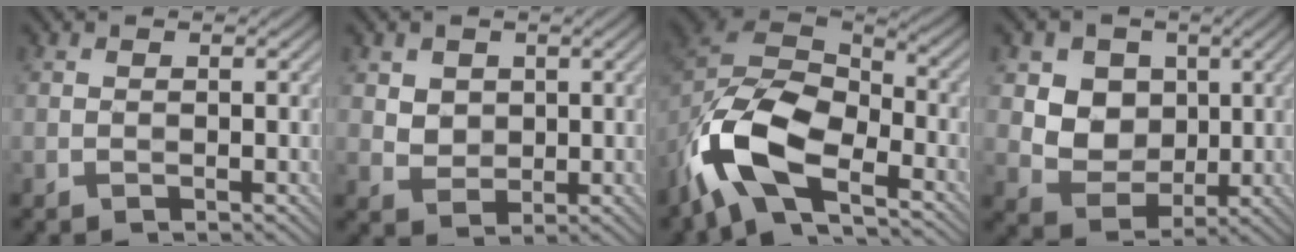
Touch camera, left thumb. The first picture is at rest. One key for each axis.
{"total": 3.1, "fx": 1.4, "fy": 2.5, "fz": 1.1, "tx": -0.050, "ty": -0.011, "tz": 0.031}
{"total": 14.0, "fx": -7.9, "fy": 6.6, "fz": 9.5, "tx": -0.217, "ty": -0.017, "tz": -0.161}
{"total": 6.7, "fx": 1.9, "fy": 5.7, "fz": 3.0, "tx": -0.084, "ty": -0.014, "tz": 0.042}